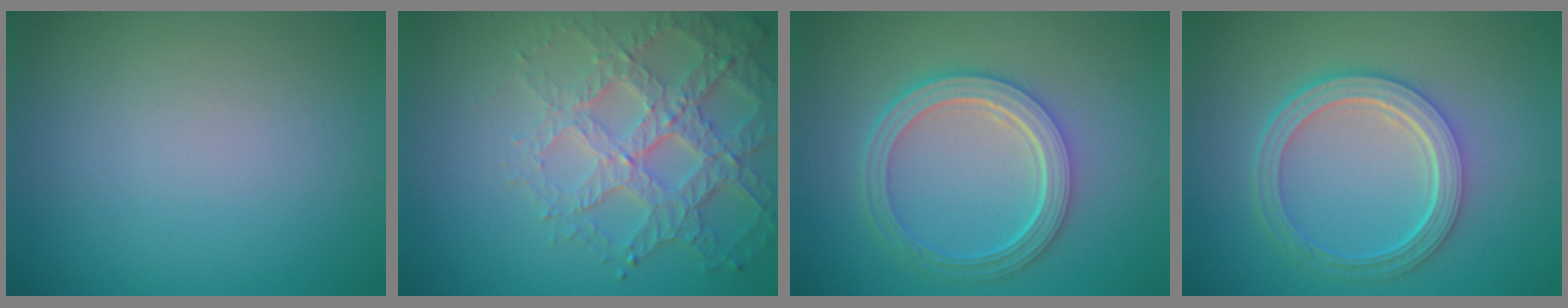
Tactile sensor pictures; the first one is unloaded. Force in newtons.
{"total": 6.0, "press": 4.7, "slide": 3.7}
{"total": 5.1, "press": 3.7, "slide": 3.5}
{"total": 5.1, "press": 3.7, "slide": 3.5}